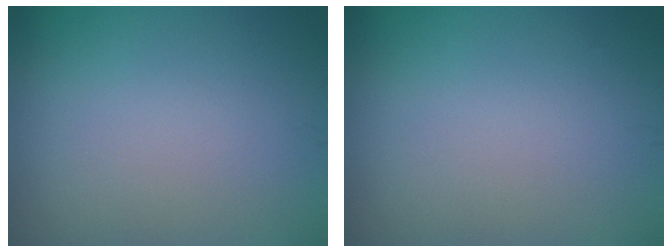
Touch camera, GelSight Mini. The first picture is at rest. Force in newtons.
{"total": 0.0}